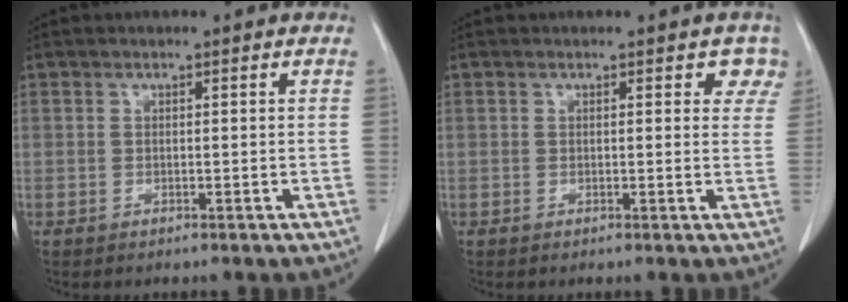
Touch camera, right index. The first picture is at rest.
{"total": 3.4, "force": [2.3, 1.8, 1.7], "torque": [0.000, 0.004, 0.013]}